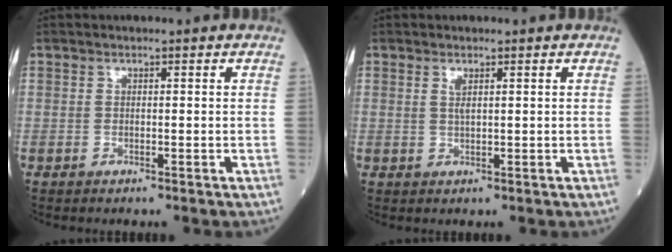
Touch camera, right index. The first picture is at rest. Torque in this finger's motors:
{"motor_torque": [-0.03, -0.03, 0.00, 0.03]}